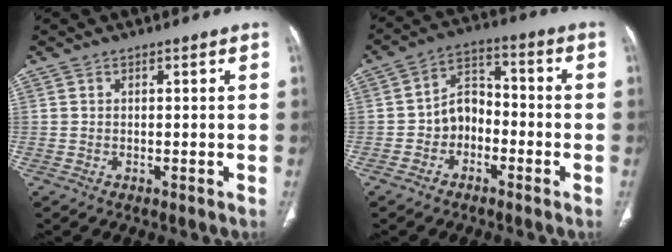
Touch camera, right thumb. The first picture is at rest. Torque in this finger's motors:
{"motor_torque": [-0.32, 0.26, -0.27, -0.19, -0.01]}